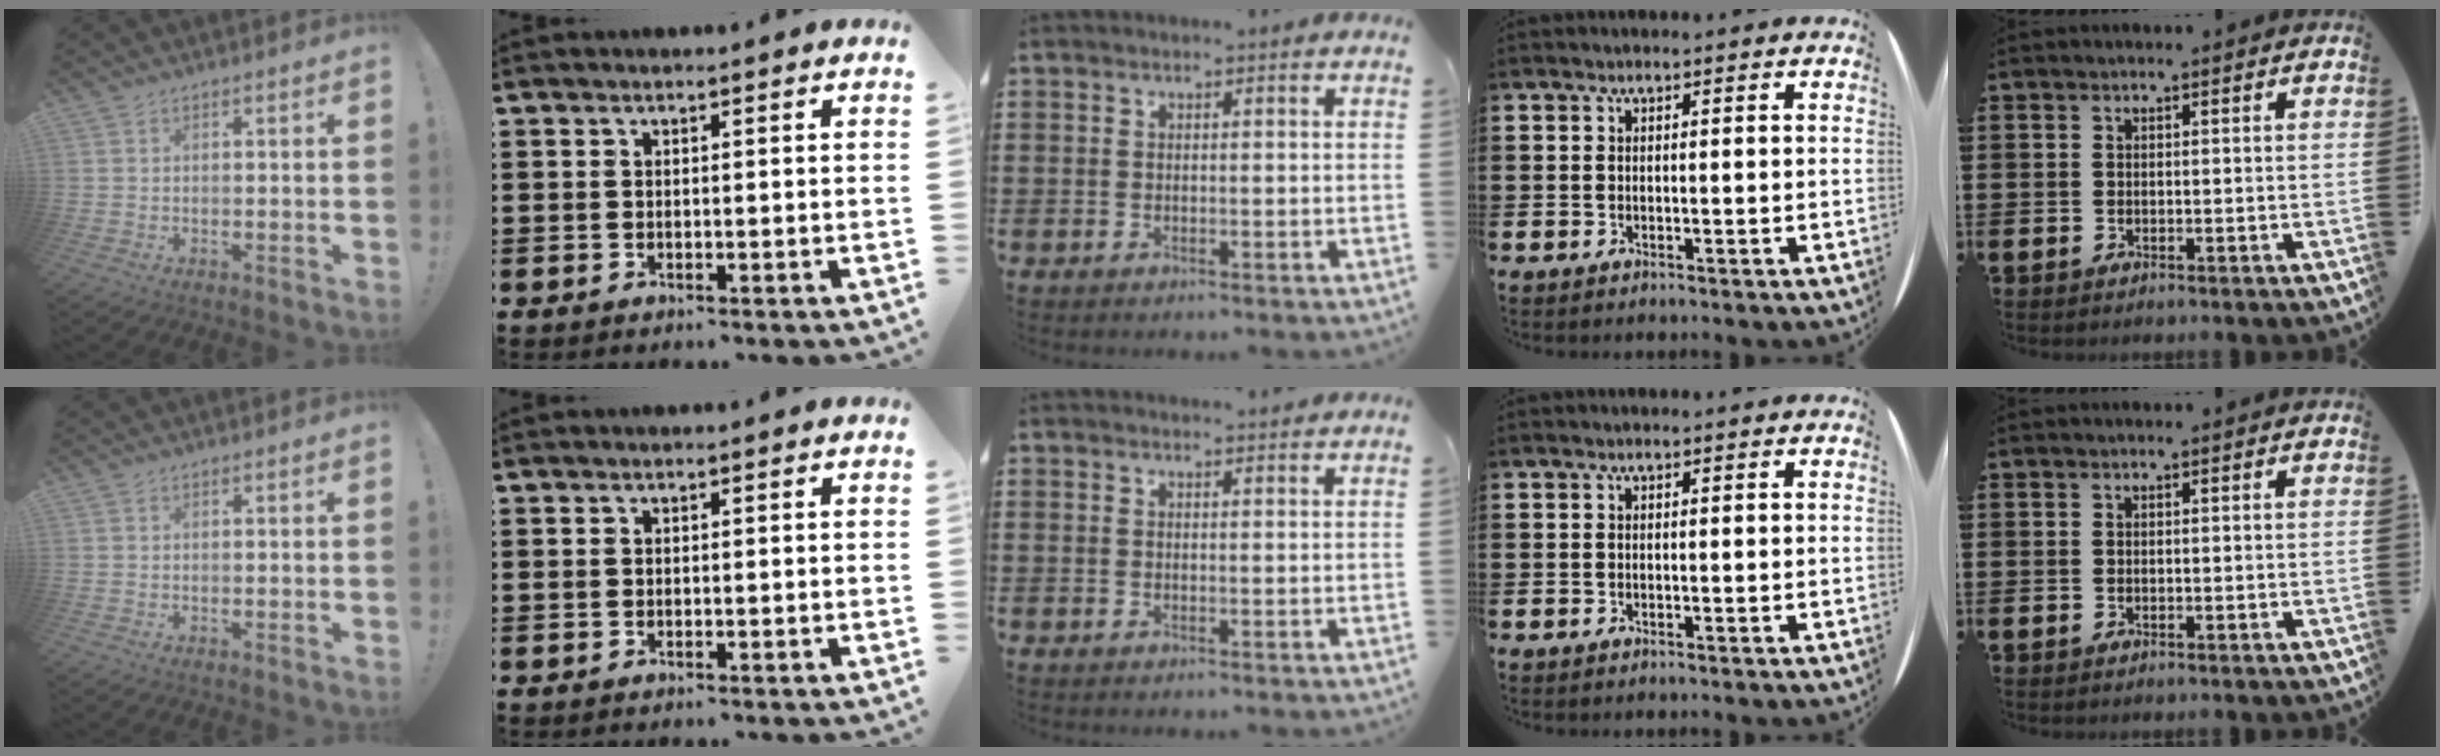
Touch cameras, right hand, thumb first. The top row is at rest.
{"middle": {"total": 1.2, "force": [1.2, 0.0, 0.1], "torque": [0.003, -0.003, 0.022]}}